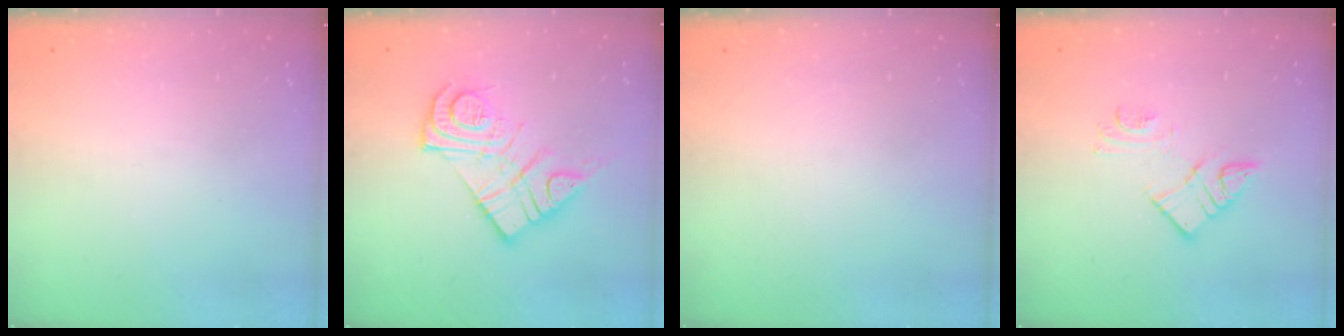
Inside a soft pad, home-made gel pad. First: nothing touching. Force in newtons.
{"total": 14.7, "press": 14.7, "slide": 1.3}
{"total": 0.0}
{"total": 10.5, "press": 10.5, "slide": 0.7}